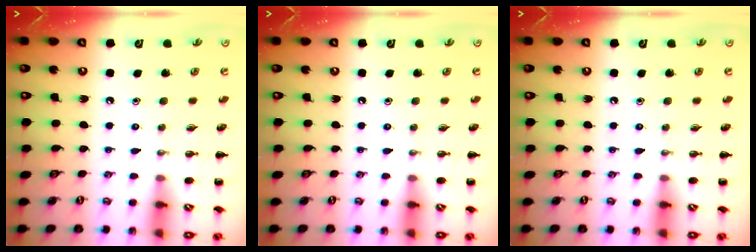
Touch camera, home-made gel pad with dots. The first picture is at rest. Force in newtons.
{"total": 0.0}
{"total": 0.0}